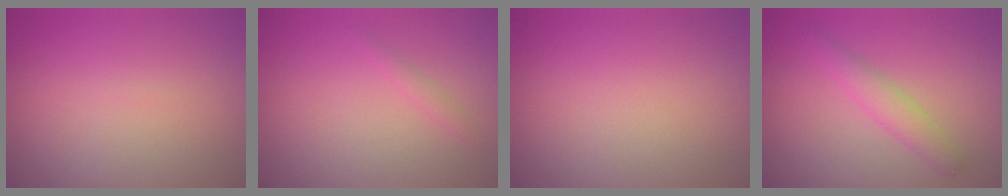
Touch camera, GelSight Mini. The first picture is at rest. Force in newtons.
{"total": 0.8, "press": 0.8, "slide": 0.0}
{"total": 0.0}
{"total": 2.3, "press": 2.3, "slide": 0.1}